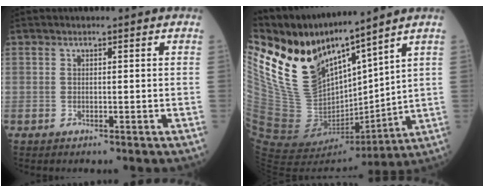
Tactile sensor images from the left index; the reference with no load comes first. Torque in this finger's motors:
{"motor_torque": [1.05, -1.08, 0.43, 0.15]}